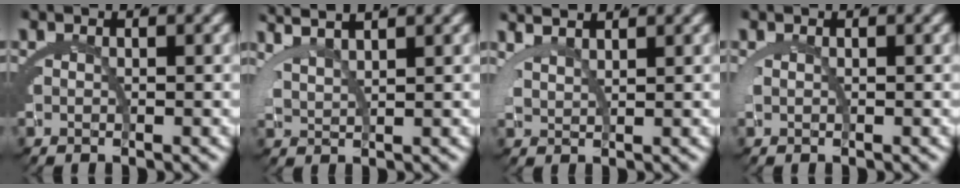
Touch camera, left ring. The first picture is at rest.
{"total": 4.2, "force": [3.9, 0.3, 1.5], "torque": [-0.032, 0.015, 0.066]}
{"total": 3.1, "force": [3.0, 0.2, 0.8], "torque": [-0.024, 0.010, 0.052]}
{"total": 0.0}